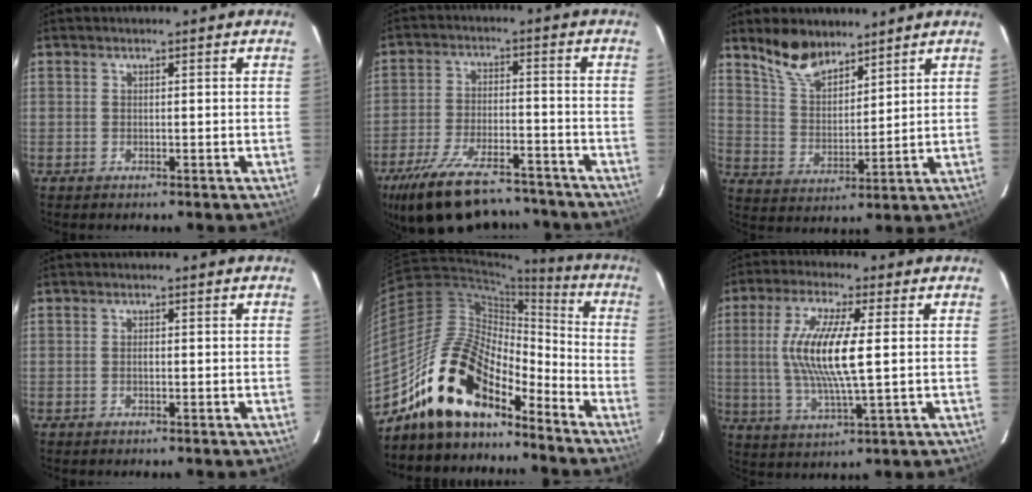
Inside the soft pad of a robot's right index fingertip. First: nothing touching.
{"total": 21.4, "force": [-17.5, 7.5, 9.8], "torque": [-0.207, -0.013, -0.262]}
{"total": 9.4, "force": [7.5, 3.9, 4.1], "torque": [-0.078, 0.011, 0.150]}
{"total": 0.5, "force": [-0.2, 0.3, 0.4], "torque": [-0.006, 0.000, -0.003]}
{"total": 18.2, "force": [-13.7, 7.7, 9.3], "torque": [-0.179, 0.013, -0.256]}
{"total": 12.8, "force": [1.1, 2.1, 12.6], "torque": [-0.247, -0.003, 0.022]}